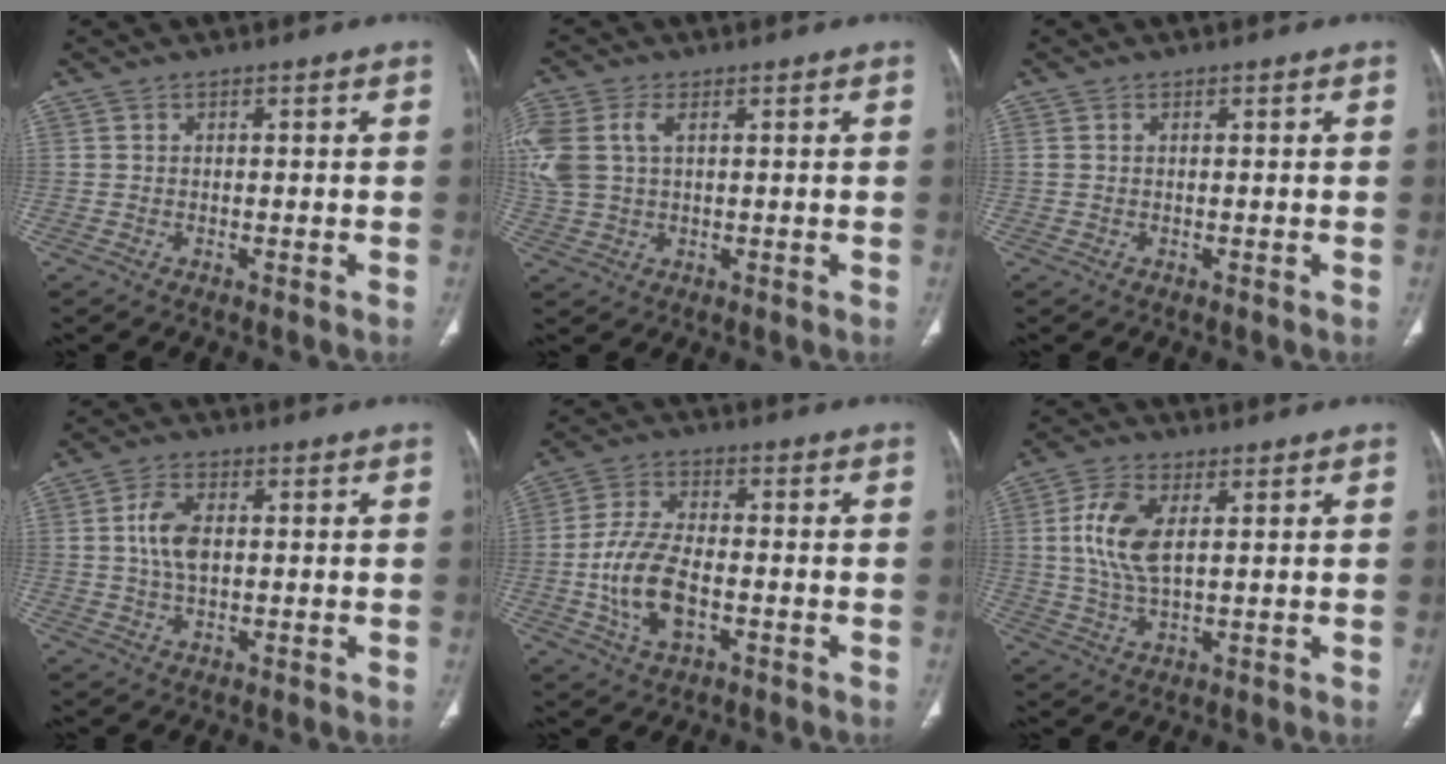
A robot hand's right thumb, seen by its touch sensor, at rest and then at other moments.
{"total": 10.9, "force": [2.7, 6.9, 8.0], "torque": [-0.227, 0.017, 0.058]}
{"total": 0.6, "force": [0.1, 0.4, 0.4], "torque": [-0.013, 0.006, 0.005]}
{"total": 5.9, "force": [0.6, 3.3, 4.8], "torque": [-0.097, 0.003, 0.008]}
{"total": 11.0, "force": [-2.5, 5.8, 9.0], "torque": [-0.179, 0.011, -0.047]}
{"total": 8.9, "force": [1.9, 4.3, 7.5], "torque": [-0.163, -0.003, 0.037]}